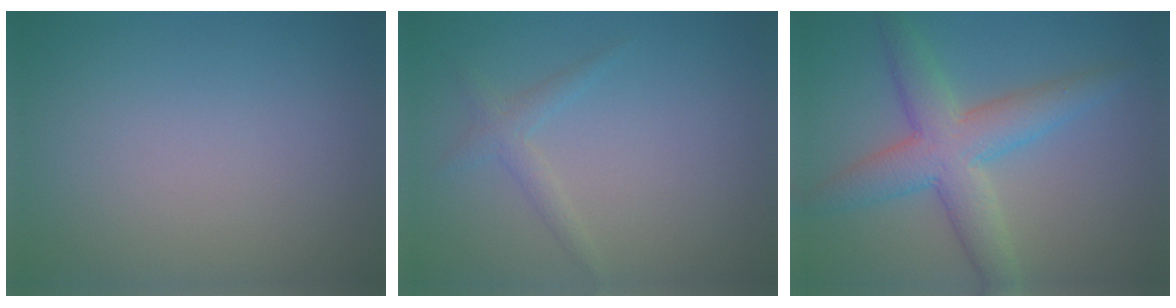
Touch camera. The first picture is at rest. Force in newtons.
{"total": 1.5, "press": 1.5, "slide": 0.1}
{"total": 5.9, "press": 5.9, "slide": 0.1}